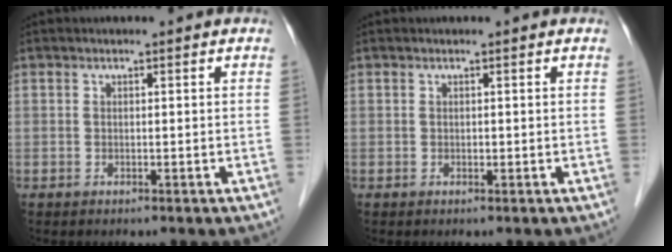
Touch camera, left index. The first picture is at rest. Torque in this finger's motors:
{"motor_torque": [-0.04, 0.10, -0.02, -0.01]}